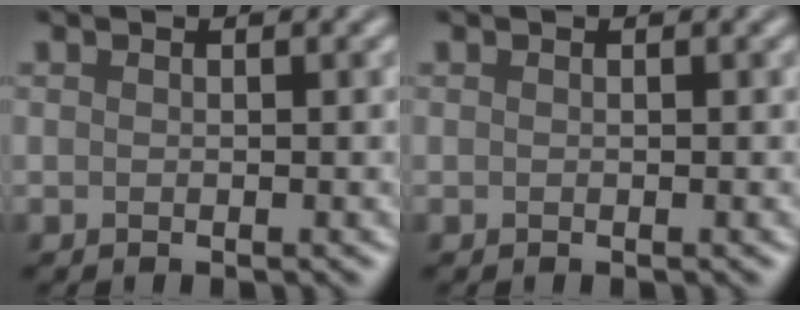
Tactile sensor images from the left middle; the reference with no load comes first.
{"total": 0.0}